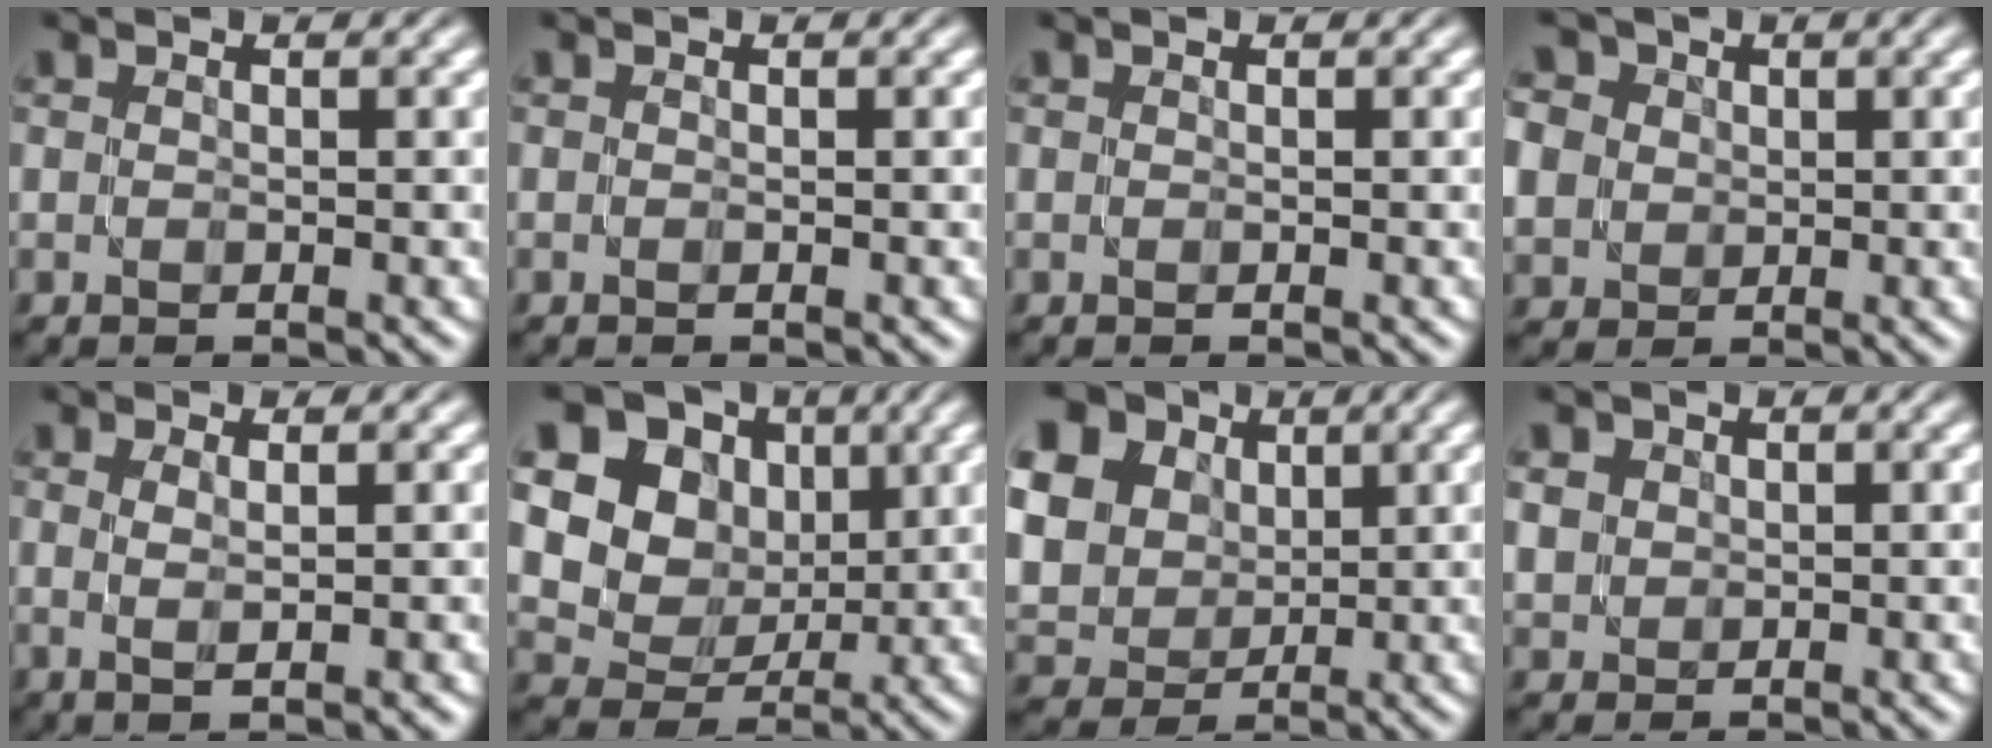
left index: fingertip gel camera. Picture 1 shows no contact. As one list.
[{"total": 0.0}, {"total": 0.0}, {"total": 8.3, "force": [1.7, 7.4, 3.4], "torque": [-0.087, 0.025, 0.010]}, {"total": 1.9, "force": [0.3, 0.3, 1.9], "torque": [-0.032, 0.001, 0.006]}, {"total": 11.3, "force": [4.1, 9.4, 4.7], "torque": [-0.116, 0.018, 0.081]}, {"total": 16.1, "force": [4.7, 13.8, 6.9], "torque": [-0.195, 0.015, 0.073]}, {"total": 2.4, "force": [0.9, 2.0, 0.8], "torque": [-0.029, 0.009, 0.025]}]